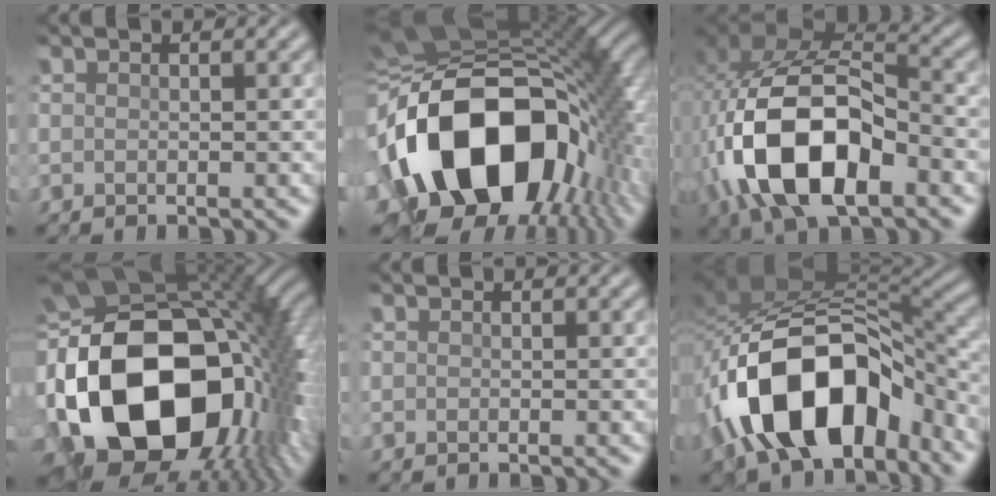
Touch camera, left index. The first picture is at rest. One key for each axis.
{"total": 19.4, "fx": -4.5, "fy": 12.5, "fz": 14.2, "tx": -0.285, "ty": -0.009, "tz": -0.071}
{"total": 13.7, "fx": -4.6, "fy": 7.1, "fz": 10.8, "tx": -0.222, "ty": -0.001, "tz": -0.089}
{"total": 20.2, "fx": -2.8, "fy": 13.4, "fz": 14.8, "tx": -0.333, "ty": -0.020, "tz": -0.025}
{"total": 0.0}
{"total": 14.0, "fx": -6.3, "fy": 7.8, "fz": 9.8, "tx": -0.166, "ty": 0.008, "tz": -0.114}